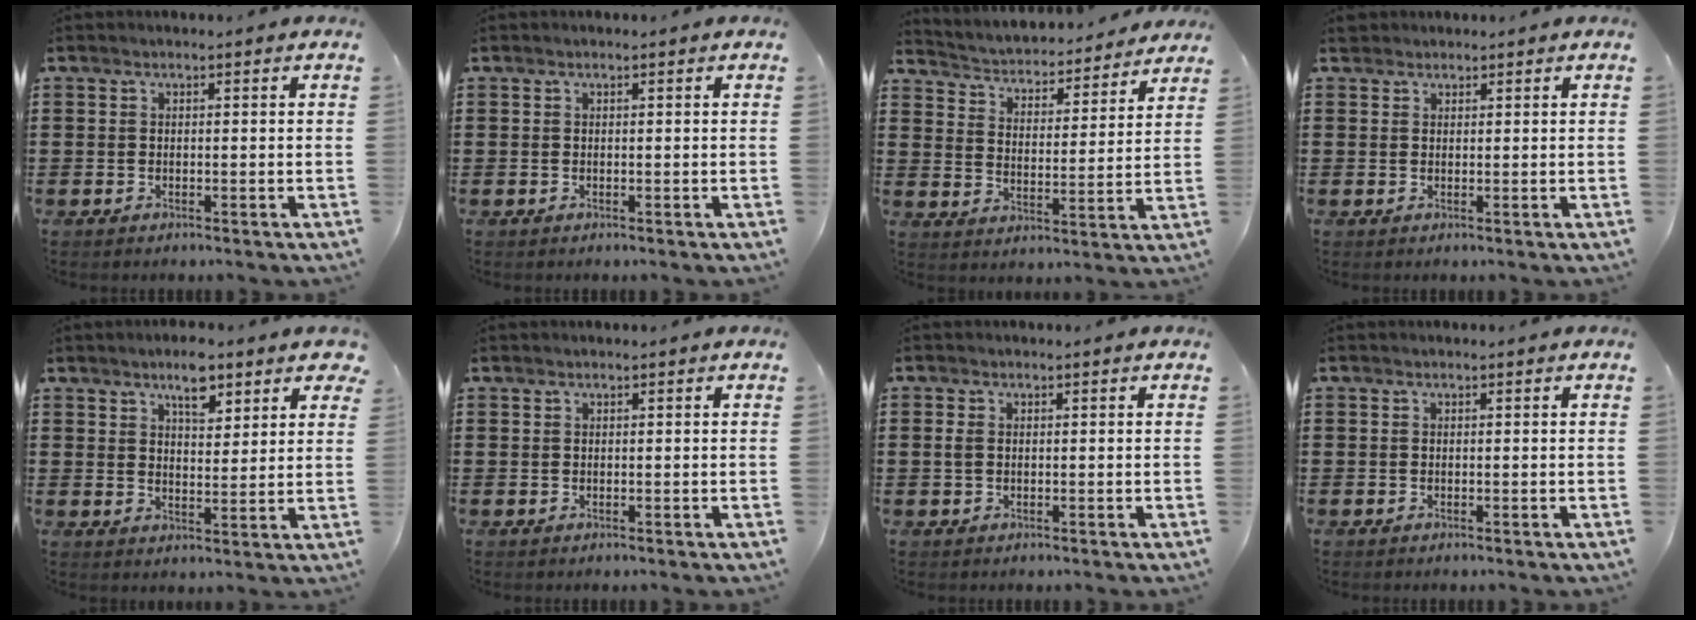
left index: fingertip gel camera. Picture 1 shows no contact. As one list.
[{"total": 0.0}, {"total": 3.1, "force": [3.1, 0.3, 0.0], "torque": [-0.024, -0.033, 0.043]}, {"total": 1.8, "force": [1.6, 0.9, 0.2], "torque": [-0.009, 0.005, 0.032]}, {"total": 6.5, "force": [5.0, 2.3, 3.5], "torque": [-0.047, -0.012, 0.083]}, {"total": 0.0}, {"total": 1.3, "force": [0.0, 0.9, 1.0], "torque": [-0.030, 0.003, -0.003]}, {"total": 0.0}]